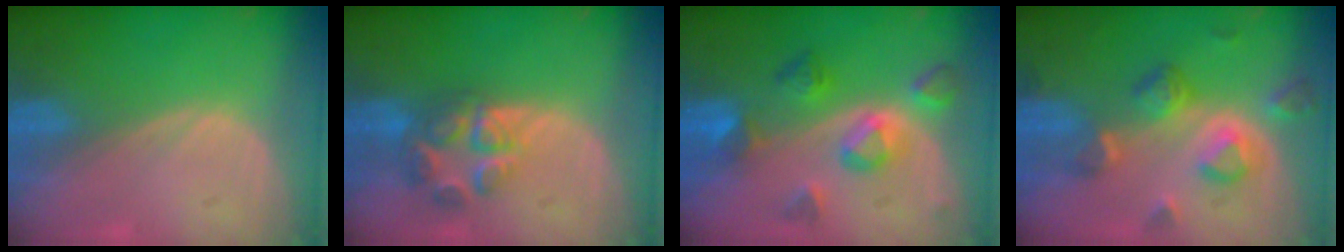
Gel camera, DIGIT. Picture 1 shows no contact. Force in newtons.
{"total": 7.0, "press": 6.0, "slide": 3.8}
{"total": 7.5, "press": 7.1, "slide": 2.6}
{"total": 8.2, "press": 7.3, "slide": 3.7}